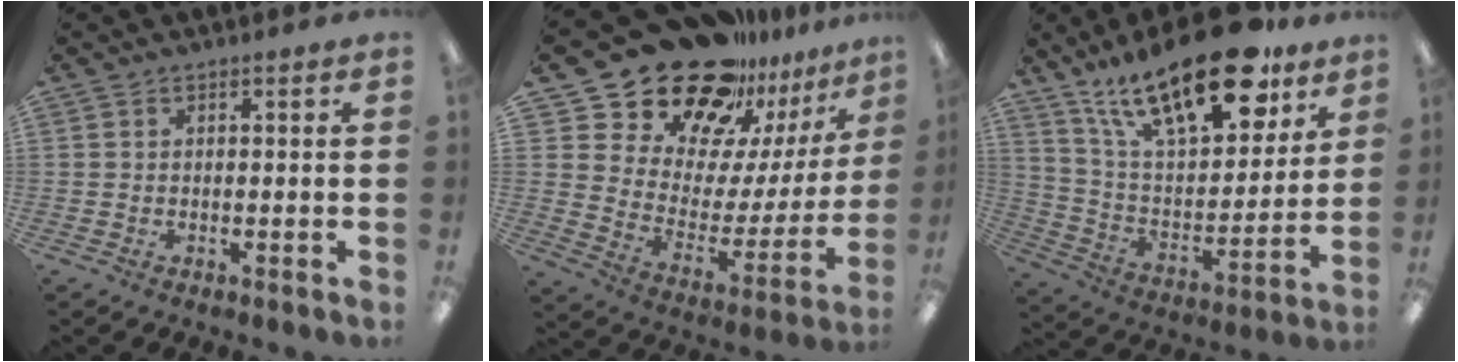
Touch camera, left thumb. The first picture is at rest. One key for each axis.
{"total": 25.0, "fx": 20.8, "fy": 11.1, "fz": 8.4, "tx": -0.157, "ty": -0.145, "tz": 0.388}
{"total": 24.7, "fx": 16.8, "fy": 9.4, "fz": 15.4, "tx": -0.261, "ty": -0.093, "tz": 0.289}